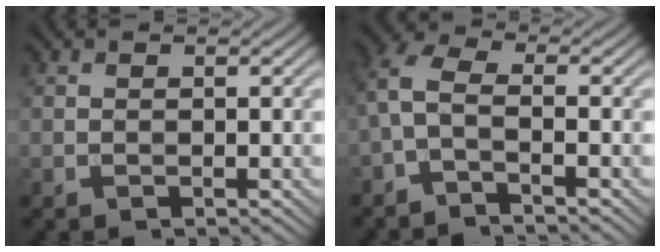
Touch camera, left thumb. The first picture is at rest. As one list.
[{"total": 4.1, "force": [-1.7, 1.5, 3.4], "torque": [-0.085, 0.006, -0.050]}]